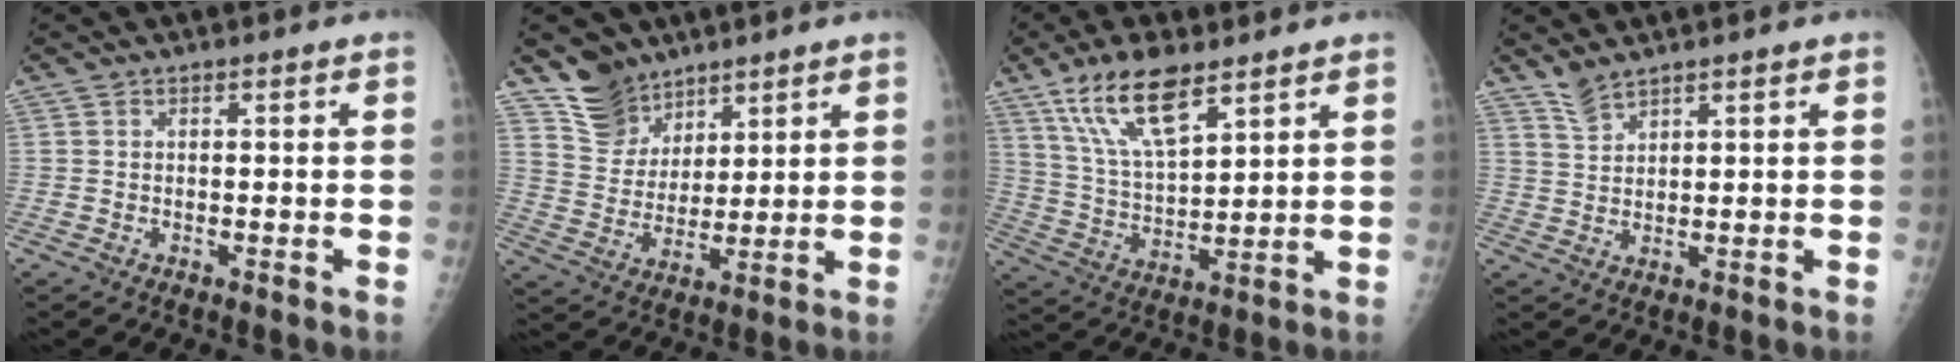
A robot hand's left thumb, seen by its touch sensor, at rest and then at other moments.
{"total": 8.4, "force": [6.4, 5.4, 0.6], "torque": [0.021, -0.056, 0.131]}
{"total": 13.5, "force": [8.5, 4.8, 9.4], "torque": [-0.157, -0.034, 0.168]}
{"total": 2.9, "force": [2.7, 0.7, 1.0], "torque": [-0.017, -0.009, 0.059]}